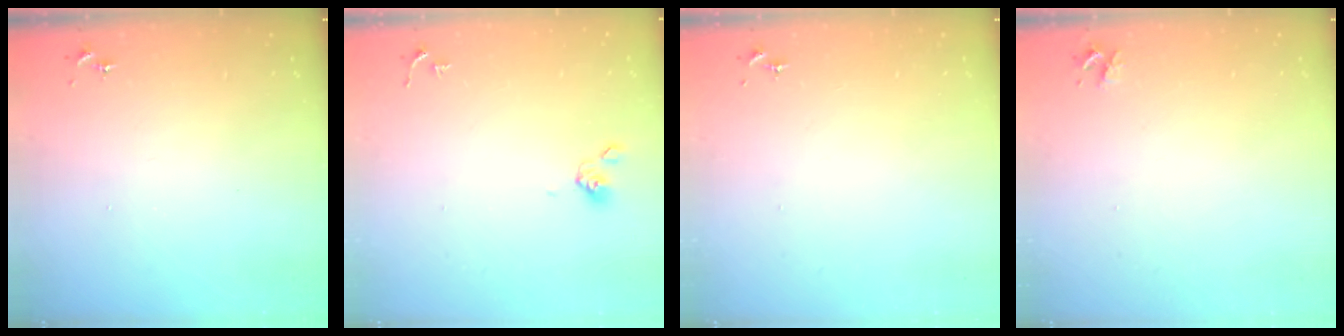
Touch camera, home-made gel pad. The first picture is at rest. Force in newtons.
{"total": 5.7, "press": 5.6, "slide": 0.8}
{"total": 0.0}
{"total": 3.2, "press": 3.1, "slide": 0.5}